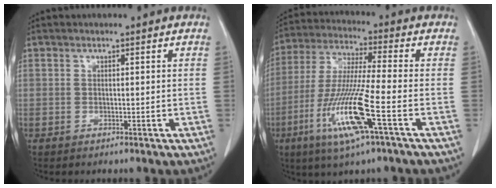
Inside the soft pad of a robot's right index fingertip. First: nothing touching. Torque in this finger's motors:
{"motor_torque": [1.99, -0.15, 0.80, 0.21]}